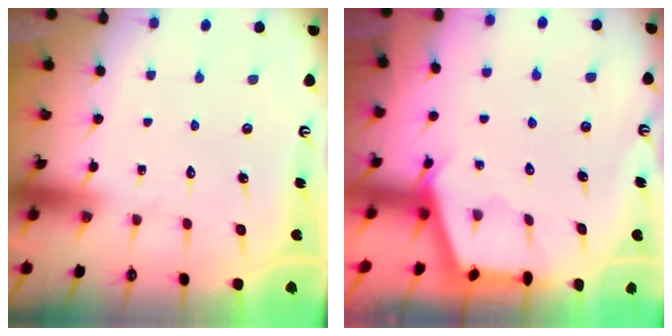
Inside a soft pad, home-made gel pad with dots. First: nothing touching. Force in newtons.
{"total": 2.8, "press": 2.8, "slide": 0.3}